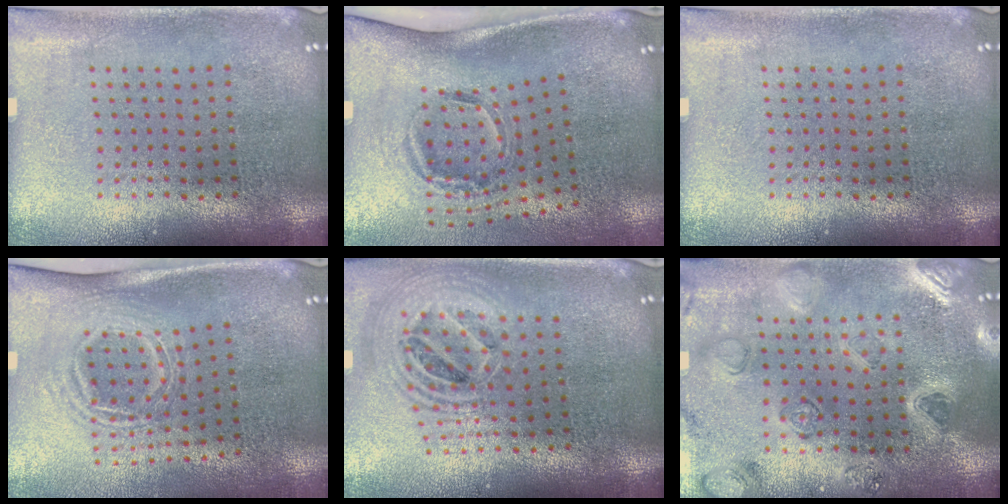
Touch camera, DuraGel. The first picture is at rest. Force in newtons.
{"total": 2.0, "press": 1.2, "slide": 1.6}
{"total": 0.0}
{"total": 1.7, "press": 1.2, "slide": 1.2}
{"total": 2.3, "press": 1.7, "slide": 1.5}
{"total": 2.3, "press": 2.3, "slide": 0.2}